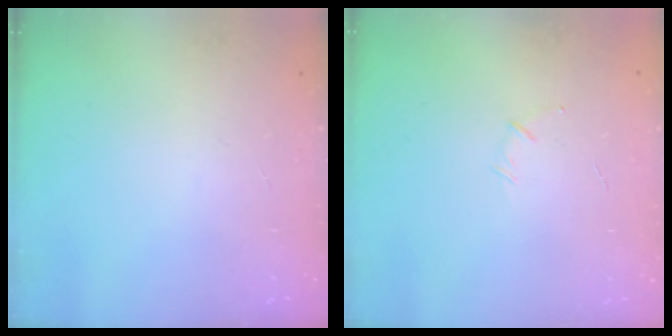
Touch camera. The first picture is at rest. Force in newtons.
{"total": 4.1, "press": 4.0, "slide": 1.0}